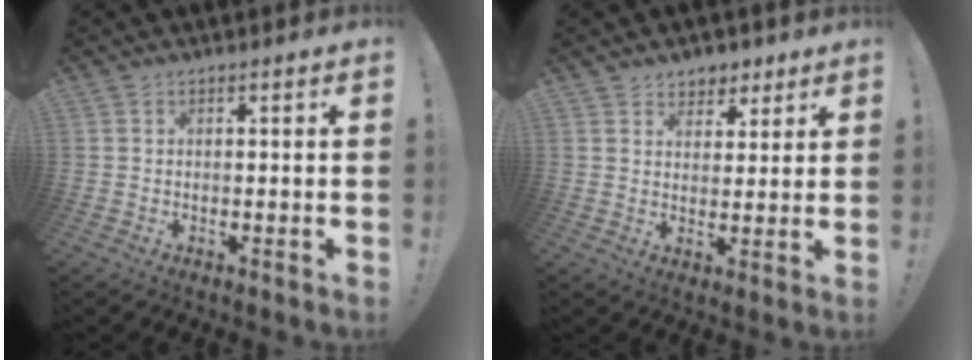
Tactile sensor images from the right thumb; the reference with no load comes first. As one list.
[{"total": 5.9, "force": [4.0, 4.3, 0.6], "torque": [0.005, -0.032, 0.077]}]